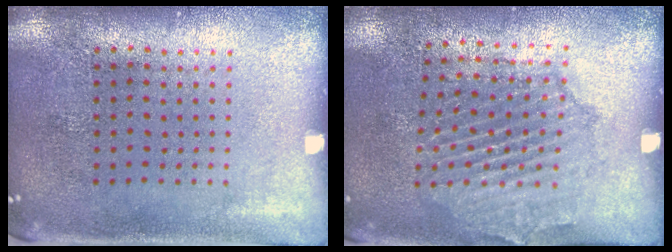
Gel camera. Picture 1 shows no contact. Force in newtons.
{"total": 1.6, "press": 1.5, "slide": 0.4}